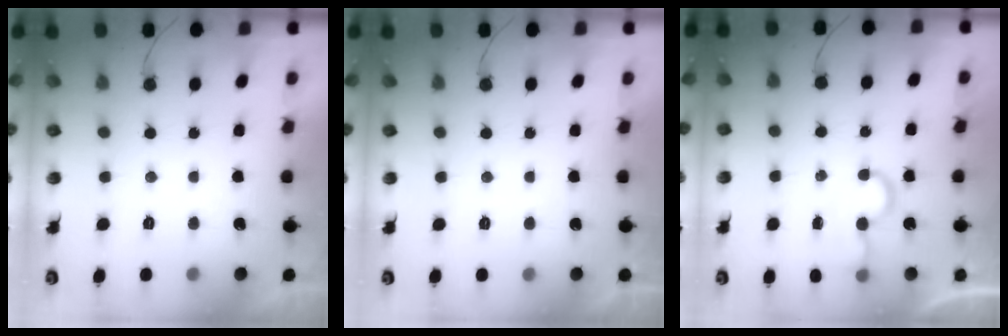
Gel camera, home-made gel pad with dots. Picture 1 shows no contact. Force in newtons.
{"total": 1.7, "press": 1.7, "slide": 0.1}
{"total": 4.6, "press": 4.0, "slide": 2.3}